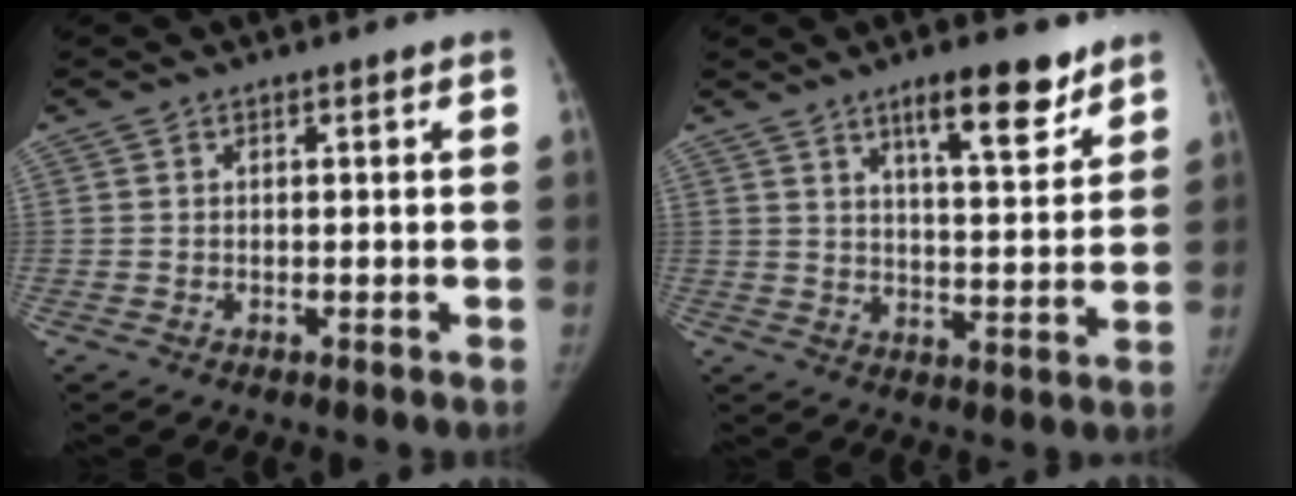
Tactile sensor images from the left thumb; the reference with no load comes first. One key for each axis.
{"total": 10.8, "fx": 7.2, "fy": 2.9, "fz": 7.5, "tx": -0.094, "ty": -0.044, "tz": 0.114}